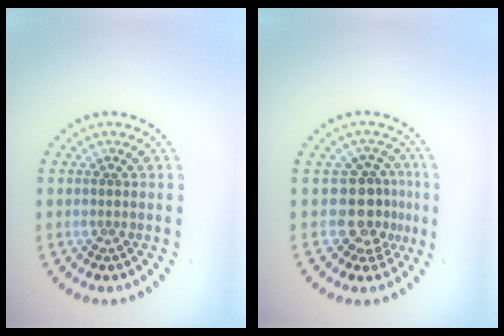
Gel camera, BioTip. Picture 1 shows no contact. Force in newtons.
{"total": 3.5, "press": 2.7, "slide": 2.3}